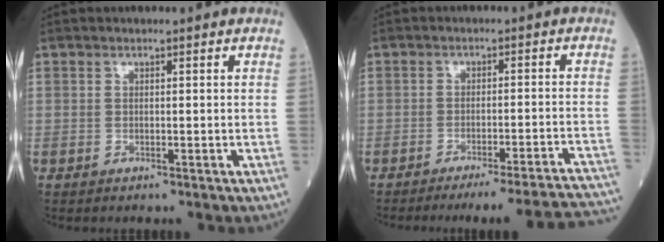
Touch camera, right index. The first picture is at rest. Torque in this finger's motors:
{"motor_torque": [0.92, -1.22, 0.19, 0.09]}